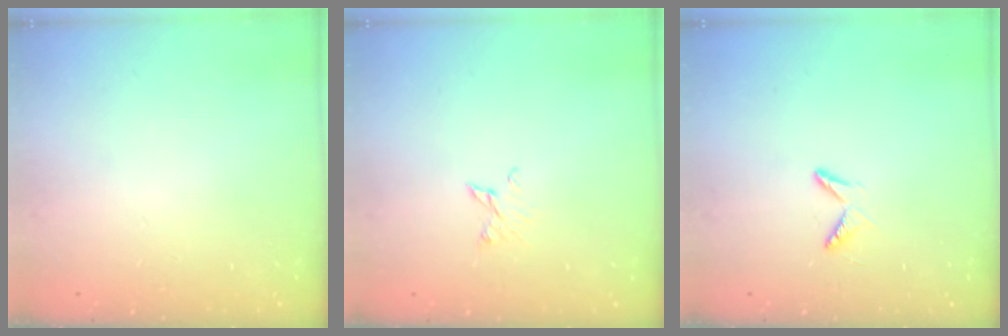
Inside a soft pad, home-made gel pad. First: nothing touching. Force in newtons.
{"total": 2.5, "press": 2.5, "slide": 0.3}
{"total": 4.8, "press": 4.8, "slide": 0.4}